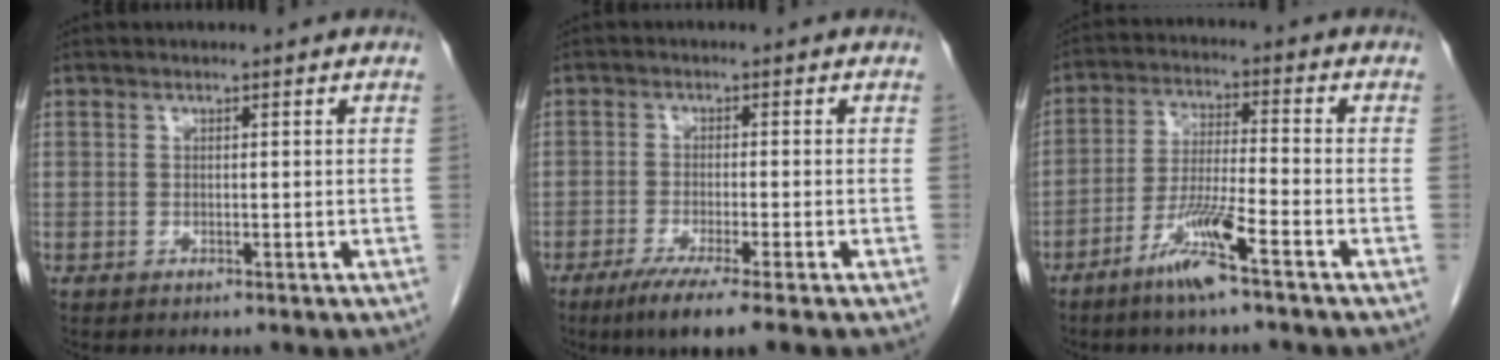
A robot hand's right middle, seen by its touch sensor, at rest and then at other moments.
{"total": 6.5, "force": [-4.5, -0.6, 4.7], "torque": [-0.079, -0.018, -0.078]}
{"total": 8.0, "force": [-5.0, -0.2, 6.2], "torque": [-0.127, -0.010, -0.098]}